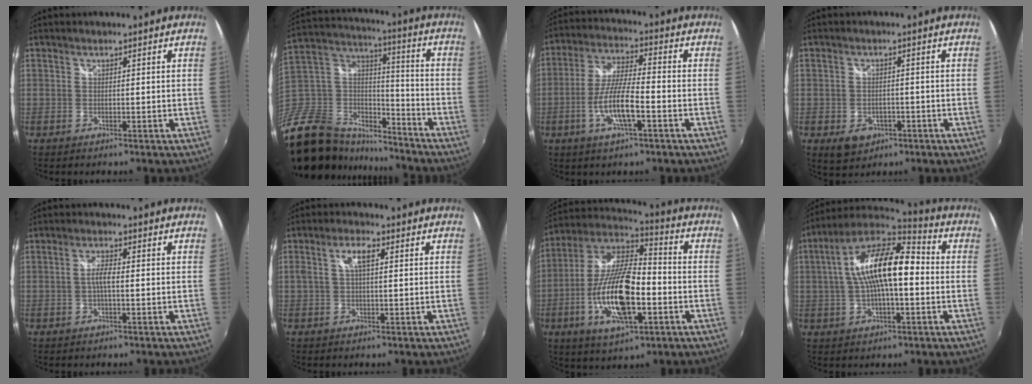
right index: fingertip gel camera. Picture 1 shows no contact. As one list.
[{"total": 29.9, "force": [-21.9, 15.0, 13.8], "torque": [-0.315, 0.022, -0.356]}, {"total": 10.2, "force": [-3.7, 2.0, 9.3], "torque": [-0.188, -0.003, -0.069]}, {"total": 6.0, "force": [-2.6, 4.5, 3.0], "torque": [-0.064, -0.010, -0.030]}, {"total": 2.6, "force": [-0.4, 0.6, 2.6], "torque": [-0.050, 0.003, -0.007]}, {"total": 4.1, "force": [1.0, 1.4, 3.8], "torque": [-0.072, 0.009, 0.019]}, {"total": 19.7, "force": [-5.5, 7.2, 17.5], "torque": [-0.353, -0.014, -0.103]}, {"total": 16.5, "force": [0.4, 6.0, 15.4], "torque": [-0.279, 0.021, -0.005]}]